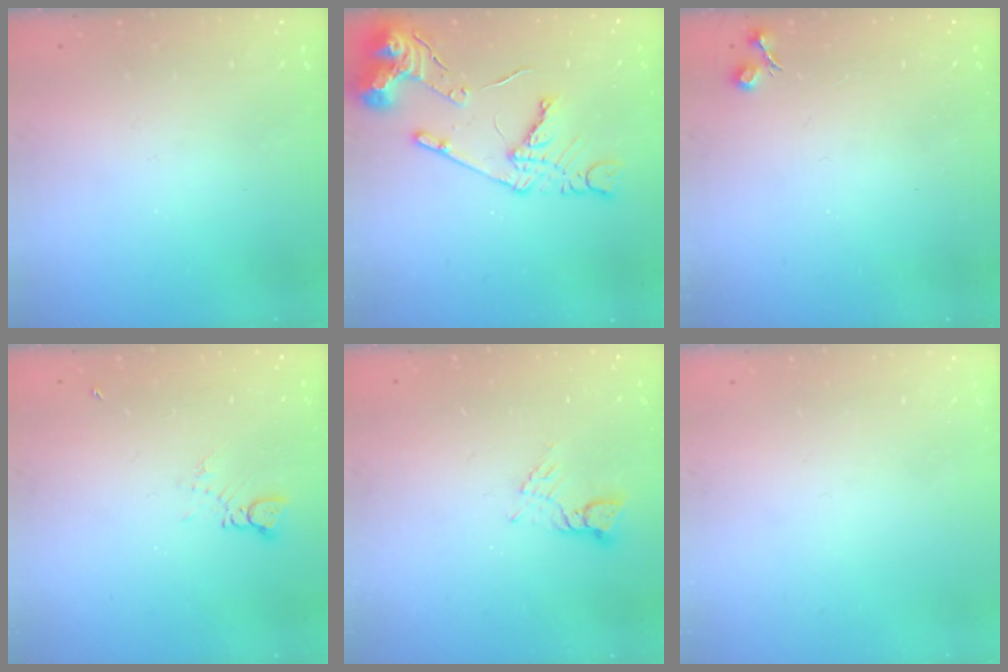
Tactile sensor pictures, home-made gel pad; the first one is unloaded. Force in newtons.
{"total": 17.4, "press": 17.3, "slide": 1.7}
{"total": 4.1, "press": 4.0, "slide": 0.6}
{"total": 2.2, "press": 2.2, "slide": 0.1}
{"total": 2.6, "press": 2.6, "slide": 0.3}
{"total": 0.0}